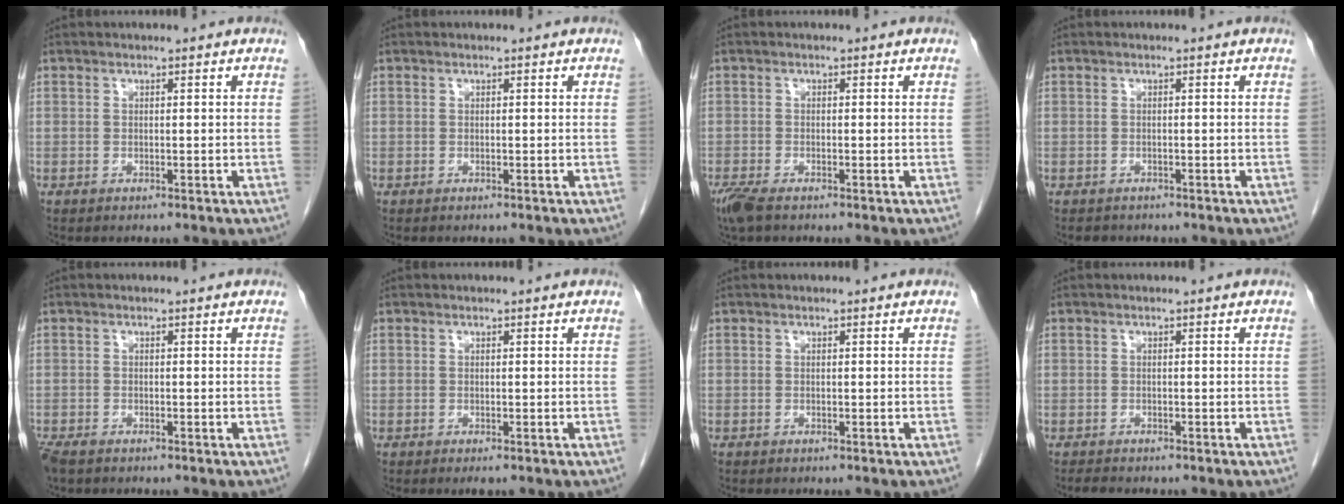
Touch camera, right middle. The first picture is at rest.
{"total": 0.0}
{"total": 2.9, "force": [-2.1, 0.7, 1.9], "torque": [-0.046, -0.010, -0.039]}
{"total": 1.9, "force": [-1.6, 1.0, 0.3], "torque": [-0.010, -0.001, -0.021]}
{"total": 2.9, "force": [-2.2, 1.2, 1.5], "torque": [-0.036, -0.009, -0.038]}
{"total": 0.8, "force": [-0.5, 0.0, 0.6], "torque": [-0.009, -0.005, -0.005]}
{"total": 0.0}
{"total": 1.5, "force": [-1.4, 0.4, 0.6], "torque": [-0.014, -0.004, -0.019]}